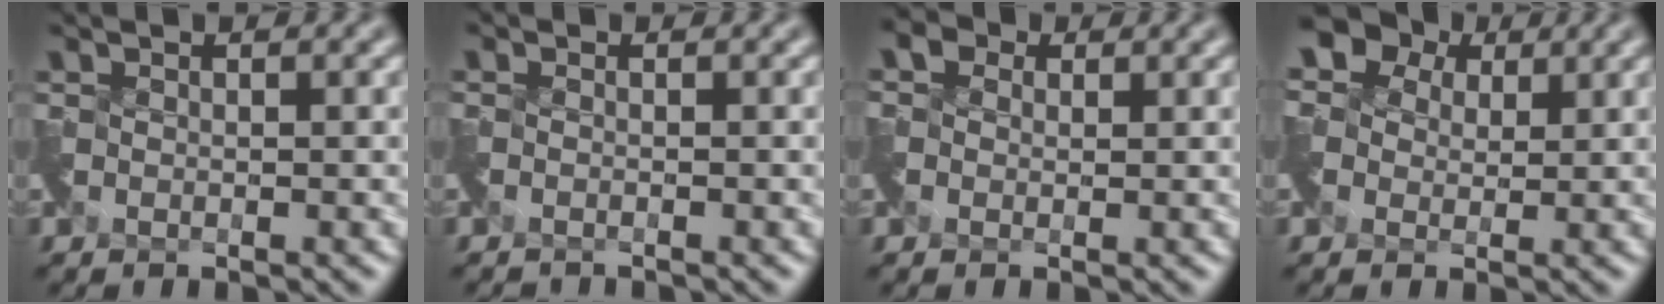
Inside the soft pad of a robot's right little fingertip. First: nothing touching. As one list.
[{"total": 1.6, "force": [-1.5, -0.3, -0.7], "torque": [0.012, -0.018, -0.031]}, {"total": 1.3, "force": [-0.5, 0.9, -0.9], "torque": [0.011, -0.004, -0.009]}, {"total": 5.6, "force": [1.8, 4.8, 2.2], "torque": [-0.057, 0.024, 0.005]}]